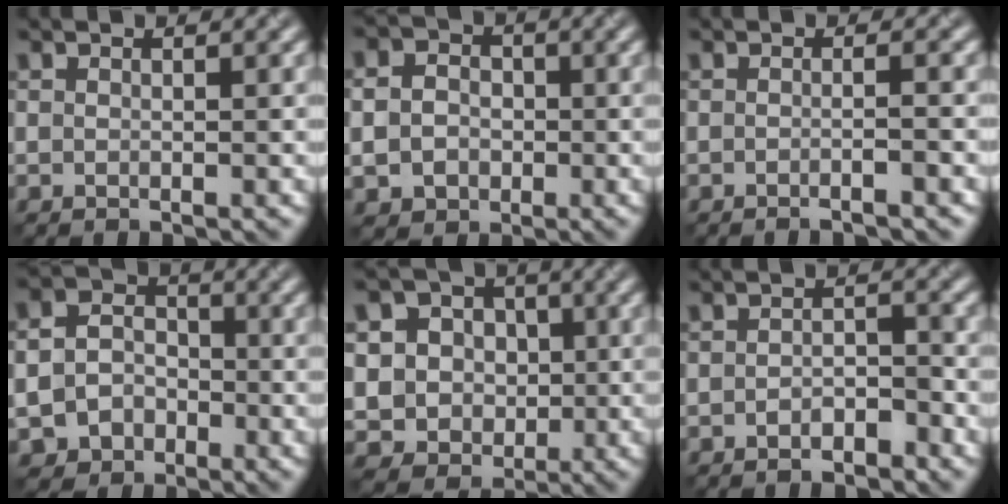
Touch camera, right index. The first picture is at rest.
{"total": 4.3, "force": [-0.5, 3.7, 2.0], "torque": [-0.023, -0.001, -0.013]}
{"total": 2.3, "force": [-0.8, 0.6, 2.0], "torque": [-0.009, -0.002, -0.027]}
{"total": 5.9, "force": [-2.3, 4.8, 2.4], "torque": [-0.031, -0.015, -0.039]}
{"total": 7.1, "force": [0.4, 6.6, 2.5], "torque": [-0.046, 0.025, -0.024]}
{"total": 2.1, "force": [-1.3, 0.8, 1.4], "torque": [-0.020, 0.005, -0.024]}